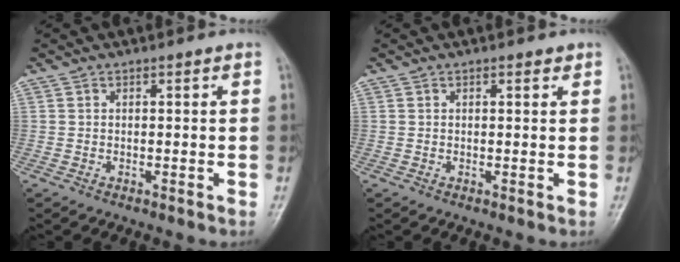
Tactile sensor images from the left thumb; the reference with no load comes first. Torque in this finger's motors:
{"motor_torque": [-0.09, -0.03, -0.17, -0.25, 0.03]}